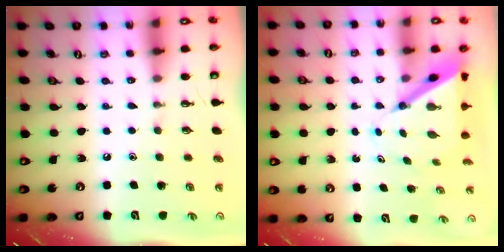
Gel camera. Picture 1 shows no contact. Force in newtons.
{"total": 7.4, "press": 7.4, "slide": 0.6}